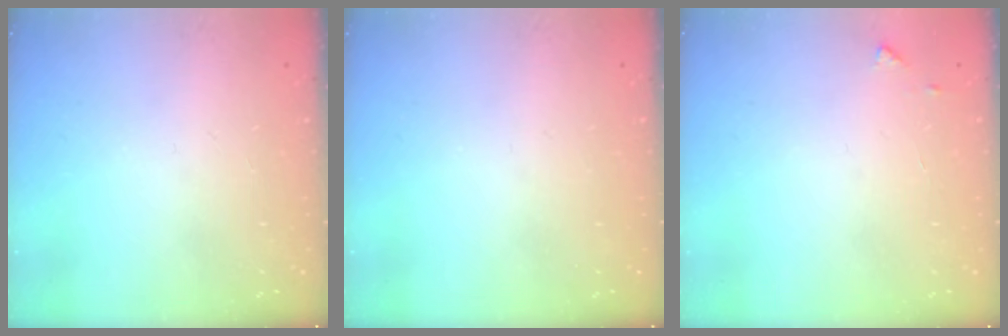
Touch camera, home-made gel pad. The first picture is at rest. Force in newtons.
{"total": 0.0}
{"total": 4.5, "press": 4.4, "slide": 0.5}